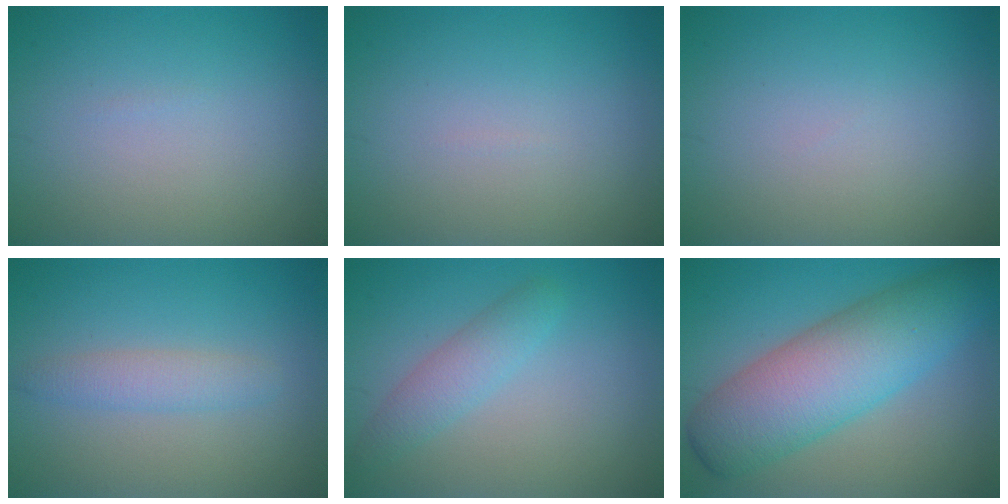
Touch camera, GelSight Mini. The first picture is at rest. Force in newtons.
{"total": 0.0}
{"total": 0.0}
{"total": 2.1, "press": 2.1, "slide": 0.1}
{"total": 2.5, "press": 2.5, "slide": 0.1}
{"total": 9.2, "press": 9.2, "slide": 0.1}